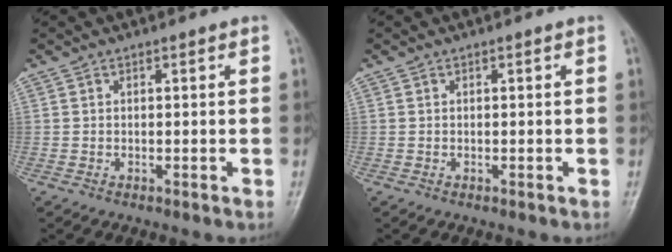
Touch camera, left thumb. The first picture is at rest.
{"total": 0.0}